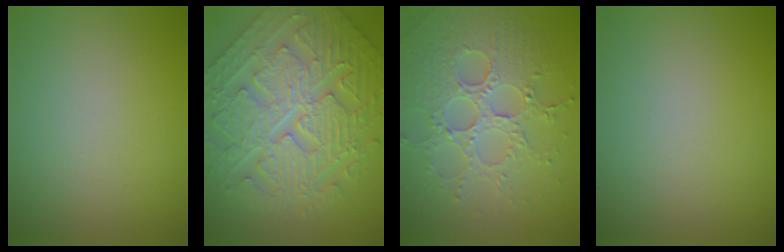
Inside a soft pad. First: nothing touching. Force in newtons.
{"total": 7.2, "press": 6.2, "slide": 3.7}
{"total": 5.2, "press": 4.6, "slide": 2.3}
{"total": 0.0}